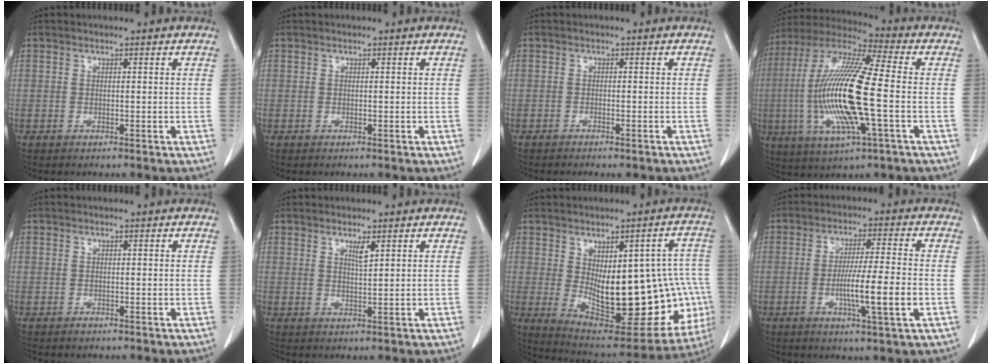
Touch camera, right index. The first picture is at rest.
{"total": 0.0}
{"total": 2.8, "force": [-2.4, 0.7, 1.4], "torque": [-0.018, -0.006, -0.024]}
{"total": 18.9, "force": [-2.7, 2.1, 18.6], "torque": [-0.390, -0.009, -0.052]}
{"total": 0.6, "force": [-0.3, 0.4, 0.1], "torque": [0.002, 0.003, -0.006]}
{"total": 1.9, "force": [1.1, 0.1, 1.5], "torque": [-0.030, -0.006, 0.021]}
{"total": 24.0, "force": [-2.3, 9.7, 21.8], "torque": [-0.242, 0.011, 0.004]}
{"total": 9.0, "force": [-2.1, -0.2, 8.7], "torque": [-0.149, -0.007, -0.036]}